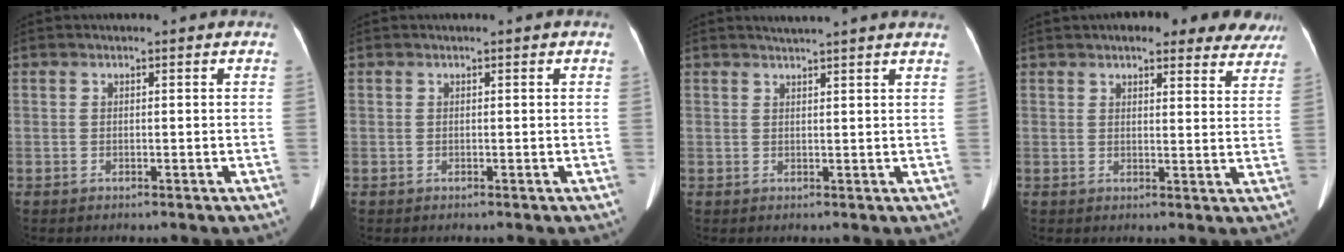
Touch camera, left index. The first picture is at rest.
{"total": 0.5, "force": [0.2, 0.2, 0.4], "torque": [-0.002, -0.008, -0.003]}
{"total": 6.1, "force": [5.5, -0.8, 2.5], "torque": [-0.032, 0.000, 0.053]}
{"total": 13.1, "force": [11.1, 3.8, 5.7], "torque": [-0.036, -0.007, 0.114]}